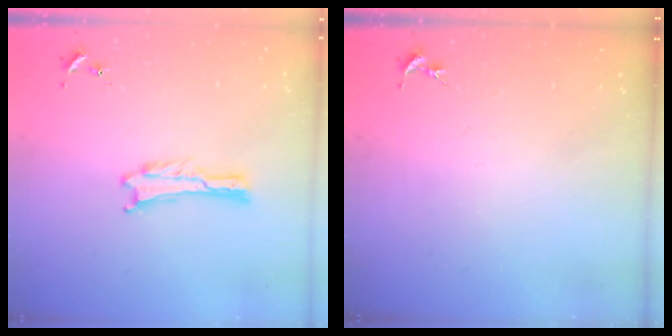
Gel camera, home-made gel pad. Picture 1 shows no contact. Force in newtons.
{"total": 0.0}